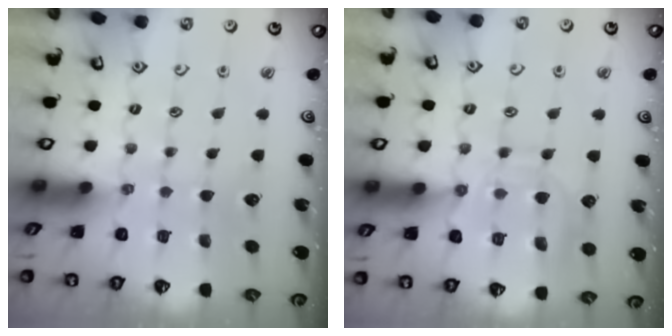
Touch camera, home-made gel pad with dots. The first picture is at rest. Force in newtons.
{"total": 11.7, "press": 11.6, "slide": 1.0}